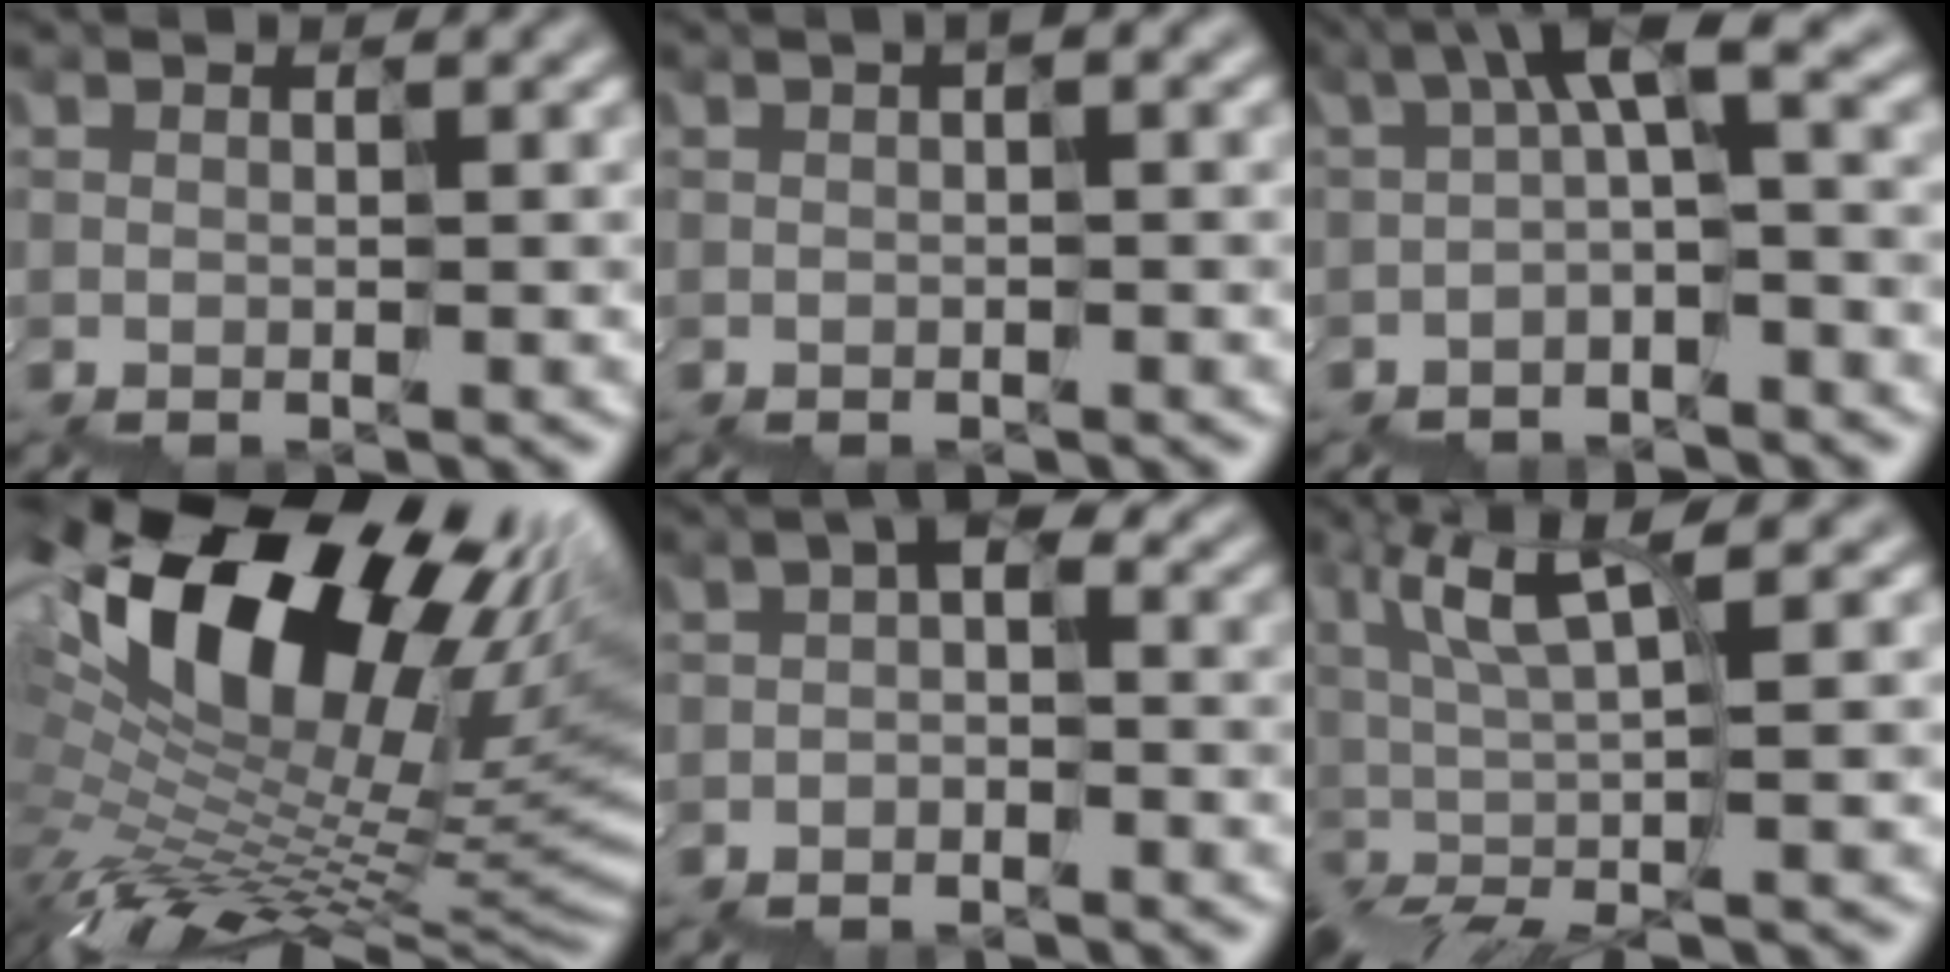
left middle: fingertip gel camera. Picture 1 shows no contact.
{"total": 1.3, "force": [0.2, 0.4, 1.2], "torque": [-0.011, 0.006, 0.005]}
{"total": 5.1, "force": [0.1, 1.4, 4.9], "torque": [-0.089, 0.025, -0.007]}
{"total": 16.6, "force": [5.4, 8.2, 13.3], "torque": [-0.241, 0.012, 0.115]}
{"total": 1.4, "force": [-0.7, 0.6, 1.1], "torque": [-0.033, 0.008, -0.018]}
{"total": 5.4, "force": [0.7, 1.0, 5.3], "torque": [-0.113, 0.011, 0.008]}